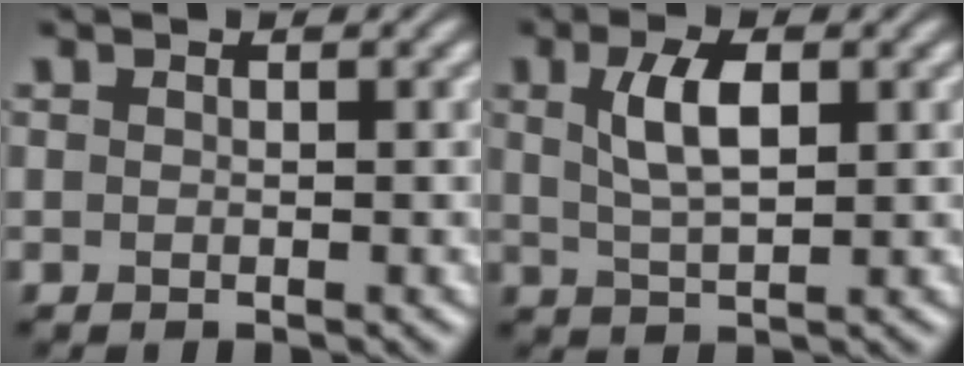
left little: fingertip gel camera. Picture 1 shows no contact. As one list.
[{"total": 4.2, "force": [1.2, 1.7, 3.7], "torque": [-0.079, 0.005, 0.025]}]